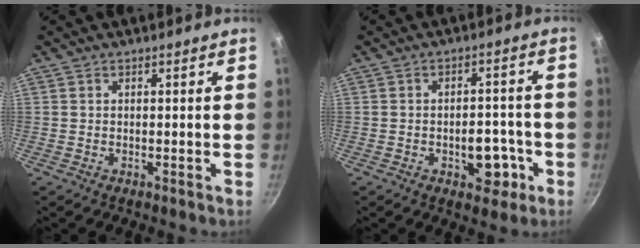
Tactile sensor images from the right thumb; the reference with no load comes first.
{"total": 7.3, "force": [-2.6, 4.6, 5.0], "torque": [-0.034, 0.019, -0.025]}